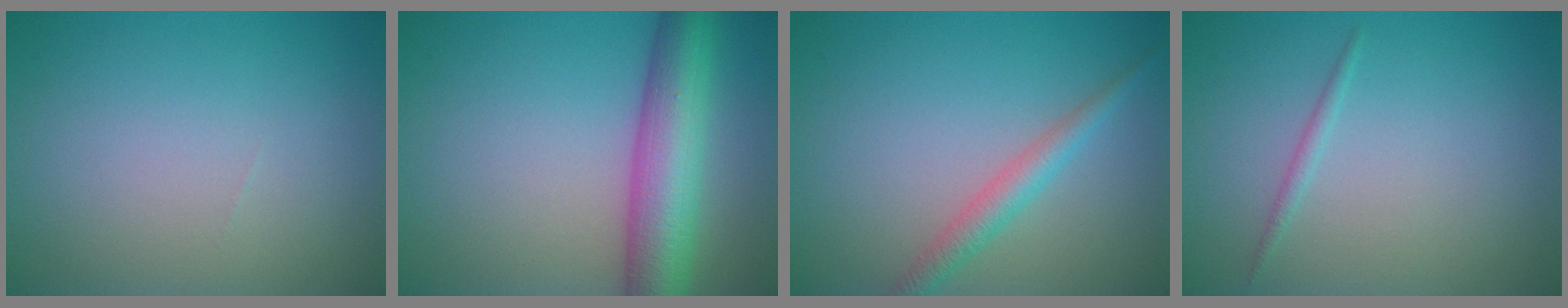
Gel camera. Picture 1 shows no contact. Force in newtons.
{"total": 8.1, "press": 8.1, "slide": 0.2}
{"total": 2.5, "press": 2.5, "slide": 0.1}
{"total": 0.8, "press": 0.8, "slide": 0.0}